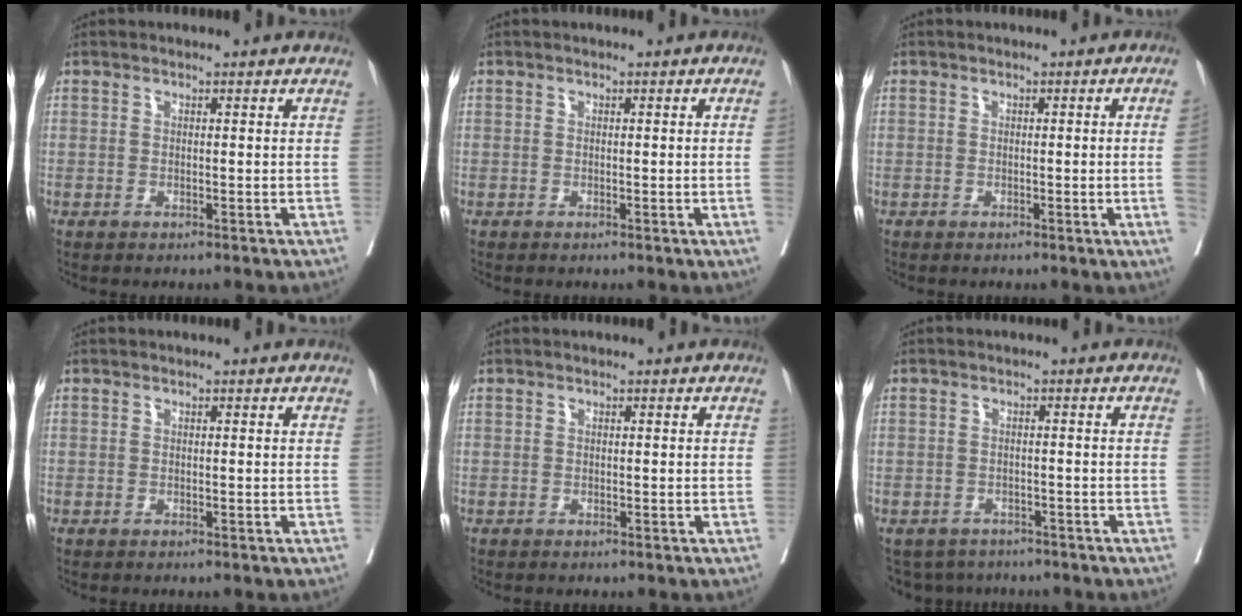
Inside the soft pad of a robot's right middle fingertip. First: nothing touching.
{"total": 1.6, "force": [-0.1, -0.6, 1.5], "torque": [-0.023, -0.002, 0.001]}
{"total": 4.2, "force": [-0.4, -1.5, 3.9], "torque": [-0.055, -0.010, -0.001]}
{"total": 0.0}
{"total": 0.0}
{"total": 5.7, "force": [-5.0, 2.7, 0.2], "torque": [0.002, -0.004, -0.074]}